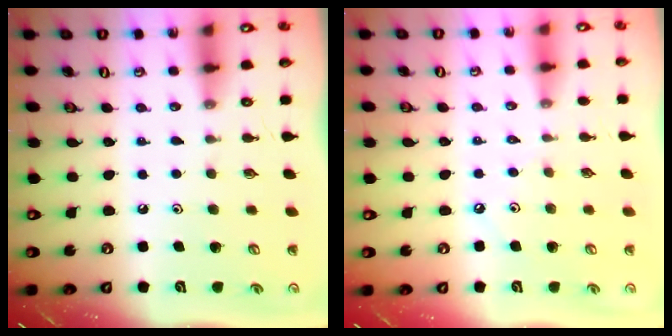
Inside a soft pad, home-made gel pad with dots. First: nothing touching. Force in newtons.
{"total": 1.7, "press": 1.7, "slide": 0.4}